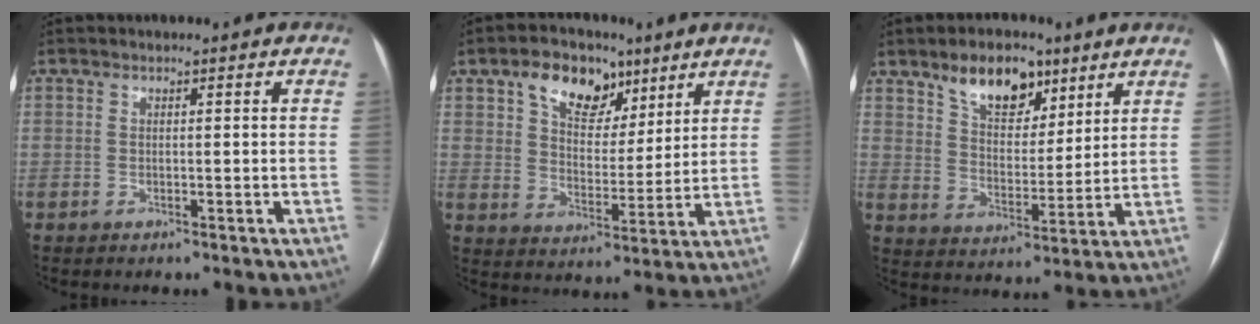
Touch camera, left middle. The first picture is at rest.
{"total": 10.2, "force": [5.9, 6.2, 5.4], "torque": [-0.089, 0.023, 0.103]}
{"total": 9.8, "force": [6.4, 5.1, 5.4], "torque": [-0.090, 0.011, 0.114]}